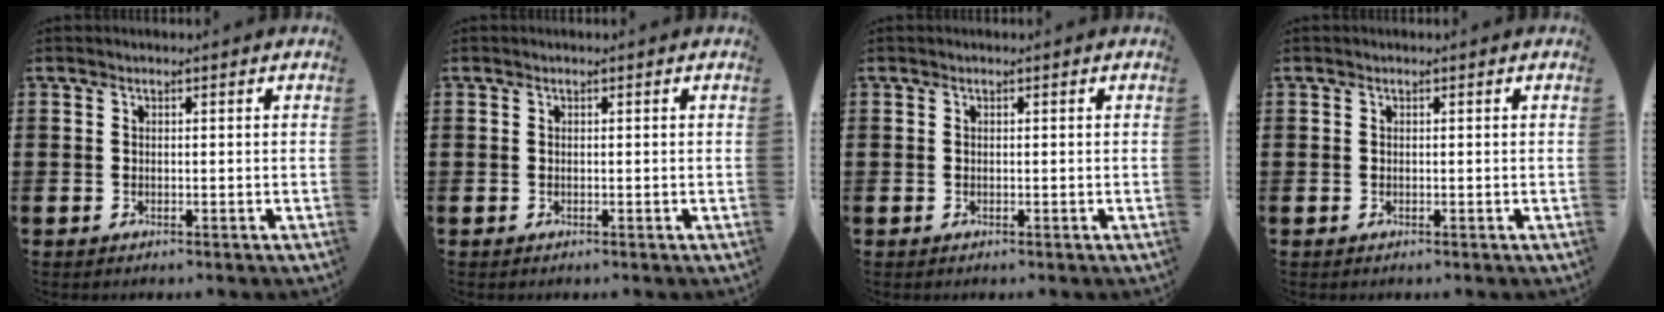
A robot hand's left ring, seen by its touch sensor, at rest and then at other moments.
{"total": 0.0}
{"total": 0.0}
{"total": 0.0}